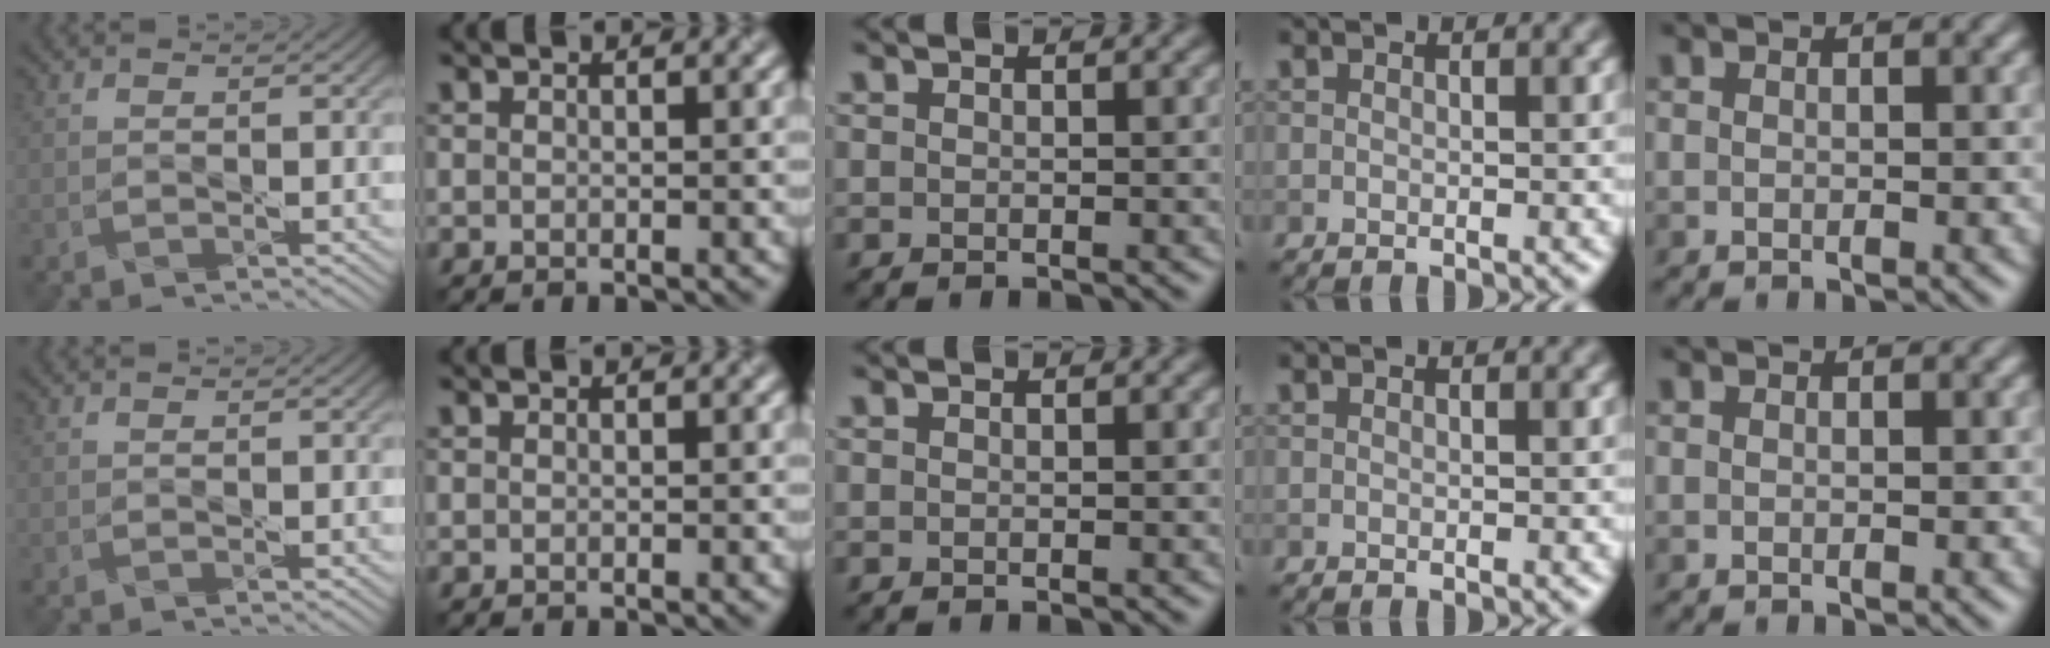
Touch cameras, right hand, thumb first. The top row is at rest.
{}